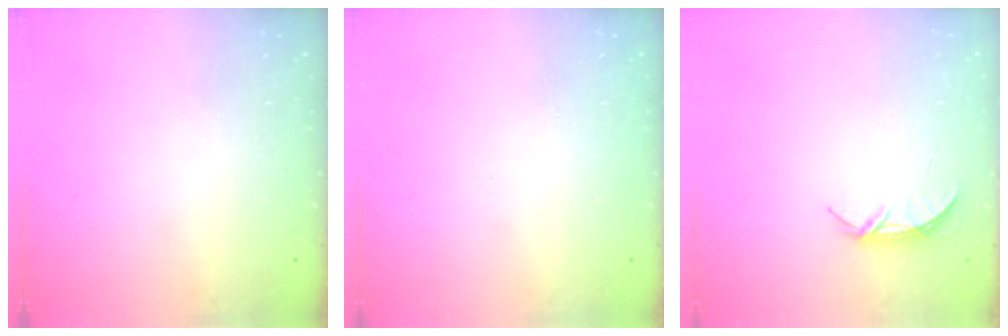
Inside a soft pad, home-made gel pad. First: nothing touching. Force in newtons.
{"total": 0.0}
{"total": 4.2, "press": 4.2, "slide": 0.5}